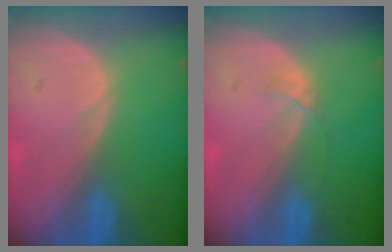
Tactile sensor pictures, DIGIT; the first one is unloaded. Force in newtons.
{"total": 0.9, "press": 0.9, "slide": 0.1}